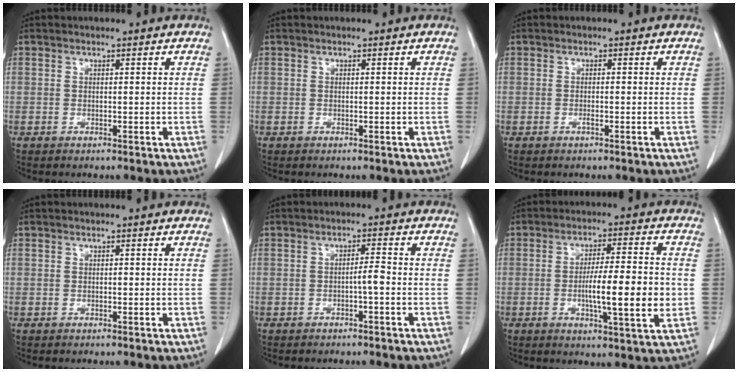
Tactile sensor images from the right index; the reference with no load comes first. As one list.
[{"total": 0.0}, {"total": 0.6, "force": [-0.3, 0.0, 0.6], "torque": [-0.010, 0.001, -0.002]}, {"total": 0.0}, {"total": 2.1, "force": [-0.7, 0.0, 1.9], "torque": [-0.029, 0.003, -0.014]}, {"total": 10.6, "force": [-1.5, 1.1, 10.5], "torque": [-0.170, -0.001, -0.027]}]